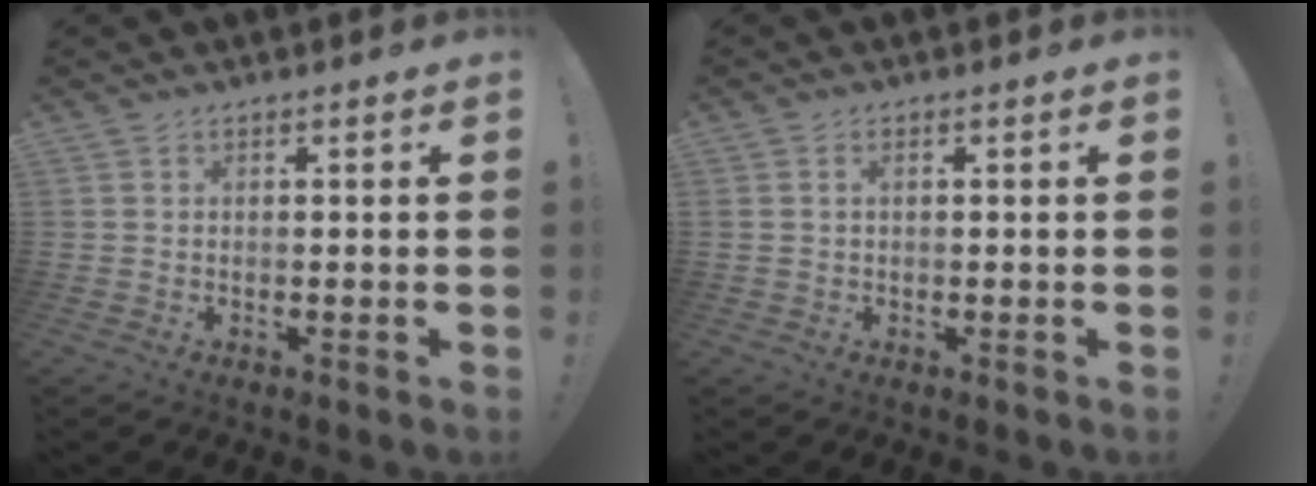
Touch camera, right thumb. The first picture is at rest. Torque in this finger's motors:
{"motor_torque": [0.07, 0.14, -0.31, 0.13, 0.04]}